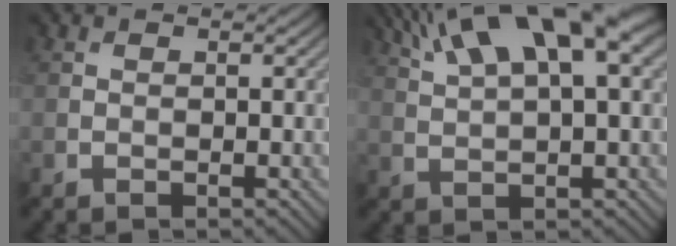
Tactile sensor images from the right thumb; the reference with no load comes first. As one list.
[{"total": 12.8, "force": [7.3, 3.6, 10.0], "torque": [-0.187, 0.024, 0.133]}]